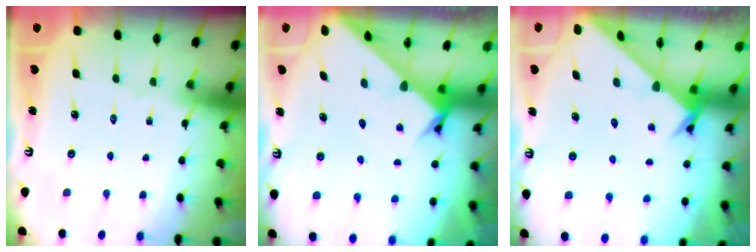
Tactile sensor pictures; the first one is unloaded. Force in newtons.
{"total": 2.4, "press": 2.4, "slide": 0.2}
{"total": 2.6, "press": 2.6, "slide": 0.3}